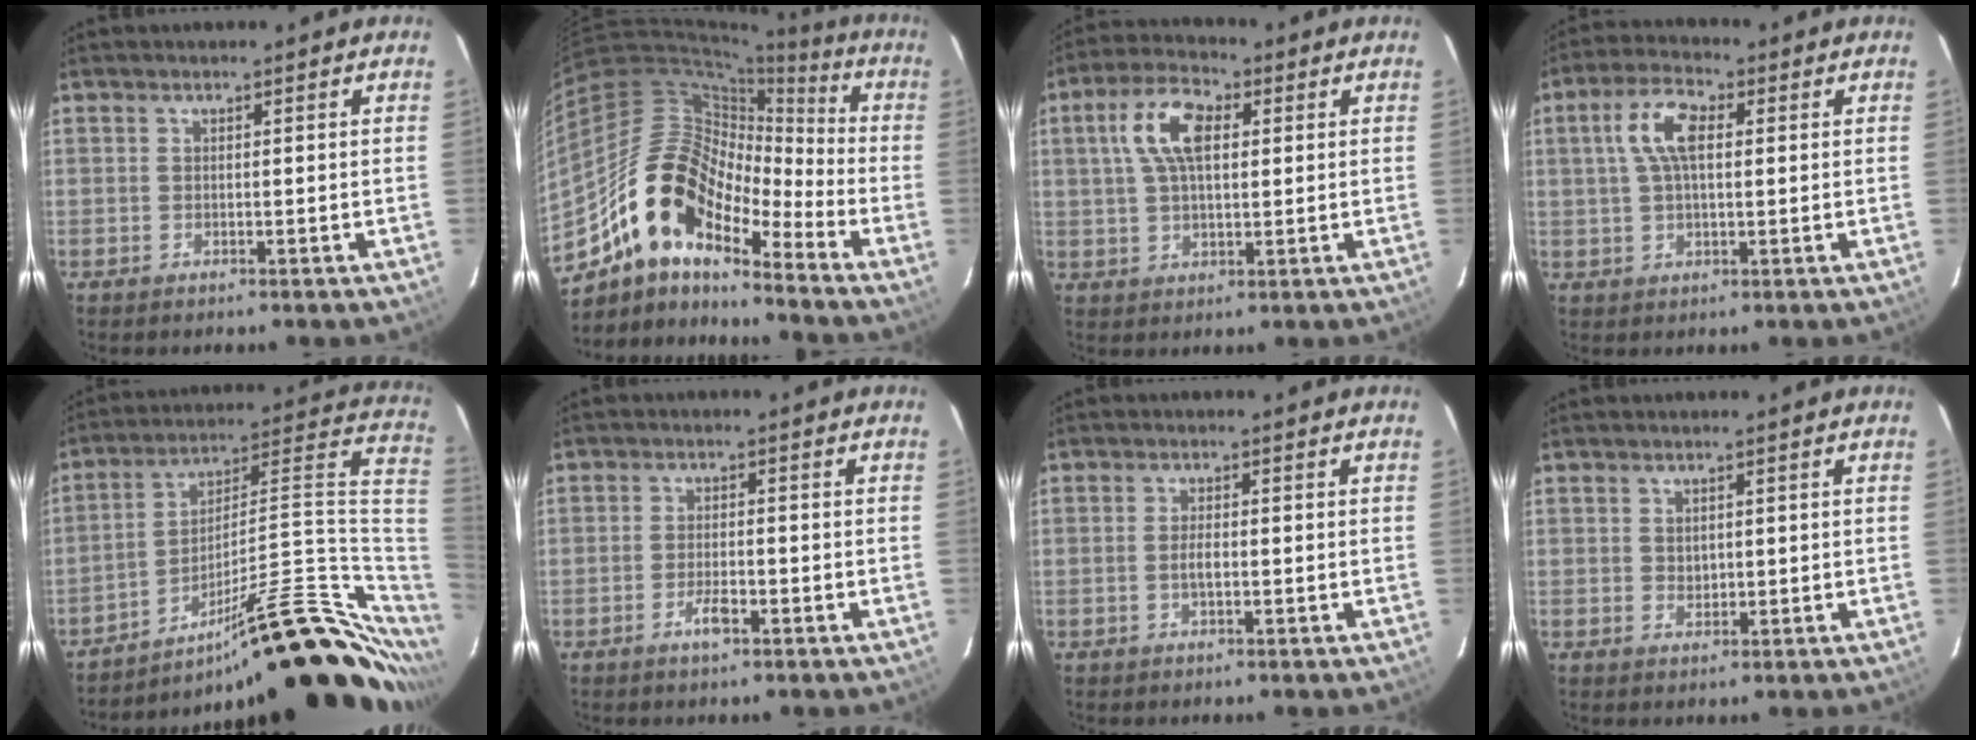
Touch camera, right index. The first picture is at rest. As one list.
[{"total": 16.3, "force": [-11.7, 6.3, 9.4], "torque": [-0.158, 0.002, -0.234]}, {"total": 9.8, "force": [2.6, 4.9, 8.0], "torque": [-0.157, 0.025, 0.046]}, {"total": 7.8, "force": [1.7, 3.6, 6.7], "torque": [-0.132, 0.020, 0.032]}, {"total": 27.8, "force": [-12.0, 8.3, 23.6], "torque": [-0.309, 0.032, -0.176]}, {"total": 3.3, "force": [-1.9, 1.1, 2.5], "torque": [-0.052, -0.002, -0.035]}, {"total": 1.8, "force": [-0.5, 0.6, 1.6], "torque": [-0.033, -0.001, -0.008]}, {"total": 1.5, "force": [0.4, 1.3, 0.5], "torque": [-0.004, 0.001, 0.010]}]